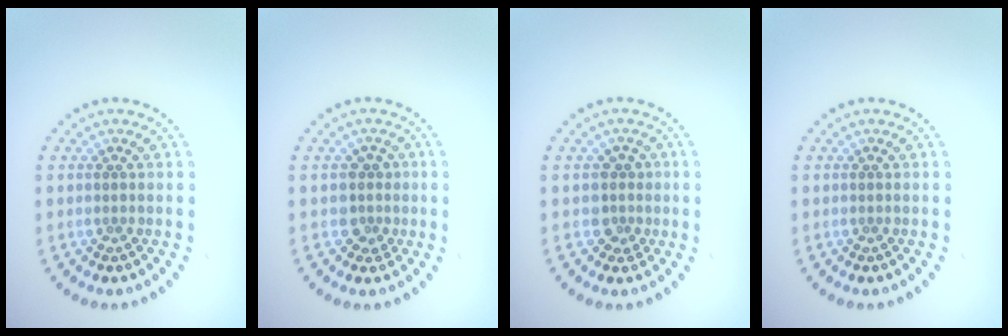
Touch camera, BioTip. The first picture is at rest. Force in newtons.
{"total": 1.9, "press": 1.6, "slide": 1.1}
{"total": 1.9, "press": 1.6, "slide": 1.1}
{"total": 0.0}